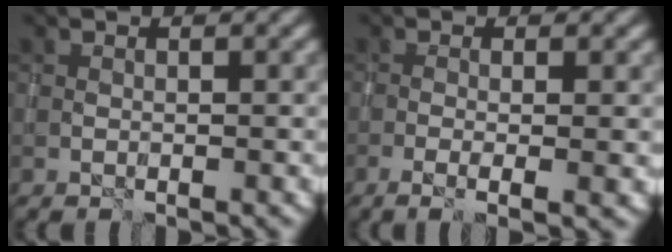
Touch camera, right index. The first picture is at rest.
{"total": 4.0, "force": [-0.8, 1.2, 3.7], "torque": [-0.054, -0.005, -0.015]}